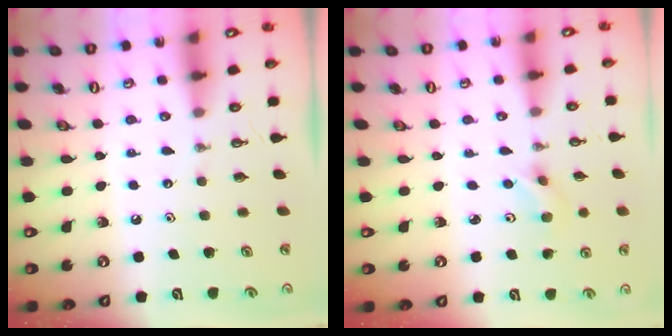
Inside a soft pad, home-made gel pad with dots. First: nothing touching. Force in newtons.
{"total": 2.2, "press": 2.2, "slide": 0.1}